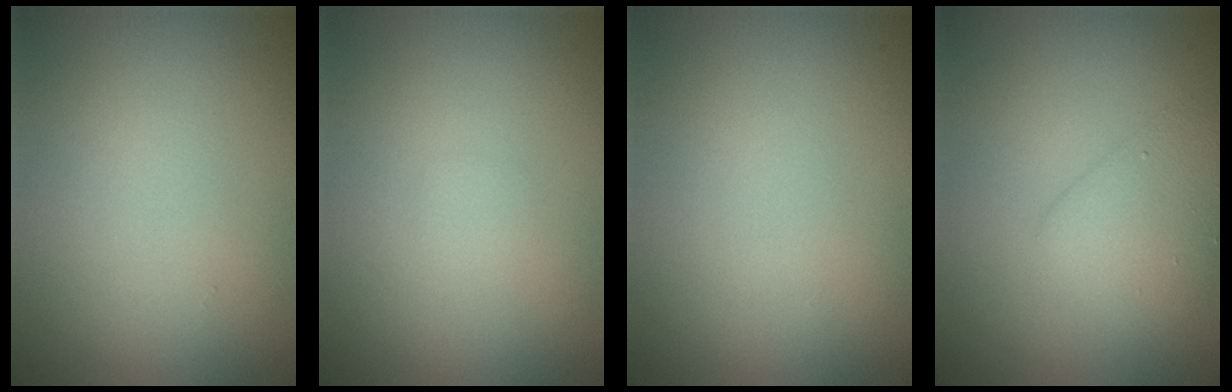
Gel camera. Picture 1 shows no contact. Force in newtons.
{"total": 0.5, "press": 0.5, "slide": 0.0}
{"total": 0.0}
{"total": 3.0, "press": 3.0, "slide": 0.2}